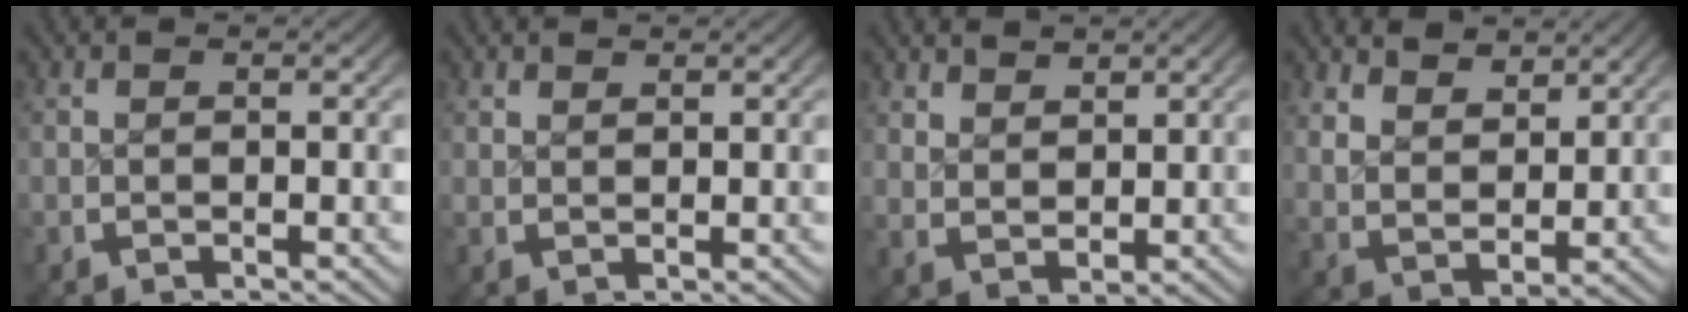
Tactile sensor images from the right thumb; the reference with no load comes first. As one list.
[{"total": 1.2, "force": [1.2, 0.0, 0.0], "torque": [0.006, 0.000, 0.026]}, {"total": 2.7, "force": [2.1, 1.2, 1.1], "torque": [-0.014, -0.007, 0.049]}, {"total": 4.8, "force": [2.6, 2.8, 2.8], "torque": [-0.053, -0.019, 0.062]}]